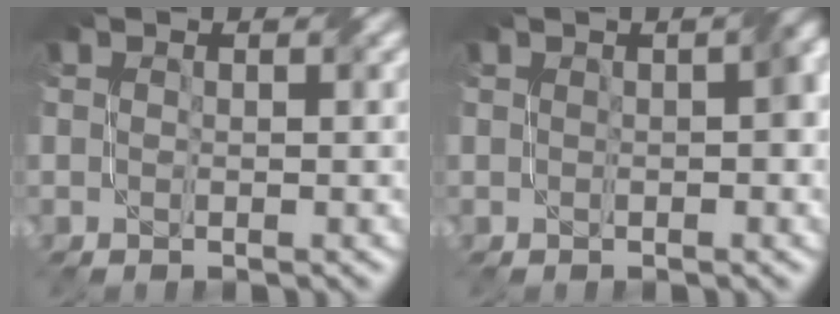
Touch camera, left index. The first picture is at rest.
{"total": 2.5, "force": [0.3, 0.8, 2.4], "torque": [-0.032, 0.011, 0.003]}